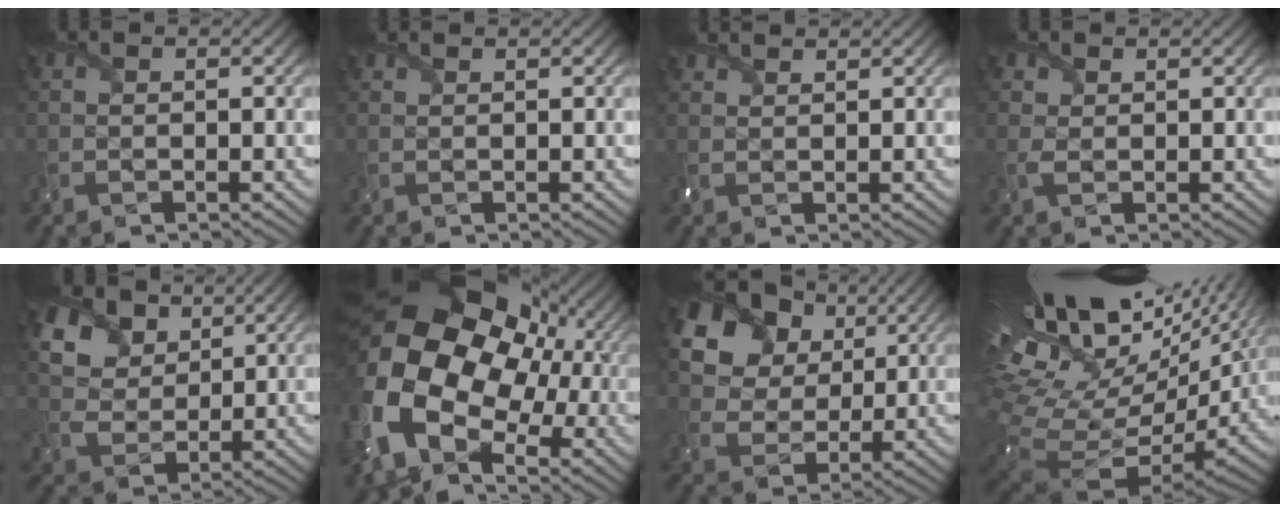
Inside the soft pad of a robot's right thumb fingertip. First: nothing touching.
{"total": 0.8, "force": [0.8, 0.0, 0.1], "torque": [-0.010, 0.001, 0.015]}
{"total": 2.1, "force": [1.9, 0.6, 0.6], "torque": [-0.022, 0.004, 0.040]}
{"total": 1.3, "force": [0.7, 0.9, 0.7], "torque": [-0.019, 0.002, 0.014]}
{"total": 12.3, "force": [6.9, 8.6, 5.6], "torque": [-0.180, 0.008, 0.136]}
{"total": 19.9, "force": [-2.0, 15.6, 12.1], "torque": [-0.276, -0.051, -0.016]}
{"total": 19.0, "force": [9.6, 13.5, 9.3], "torque": [-0.245, 0.045, 0.207]}
{"total": 19.6, "force": [6.5, 8.5, 16.4], "torque": [-0.303, 0.011, 0.162]}